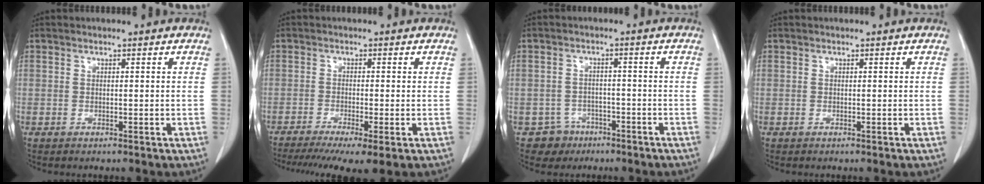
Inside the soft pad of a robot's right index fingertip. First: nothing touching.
{"total": 9.6, "force": [-6.6, 1.1, 6.8], "torque": [-0.104, -0.016, -0.106]}
{"total": 4.3, "force": [-2.5, 3.5, -0.4], "torque": [0.011, 0.016, -0.035]}
{"total": 0.0}